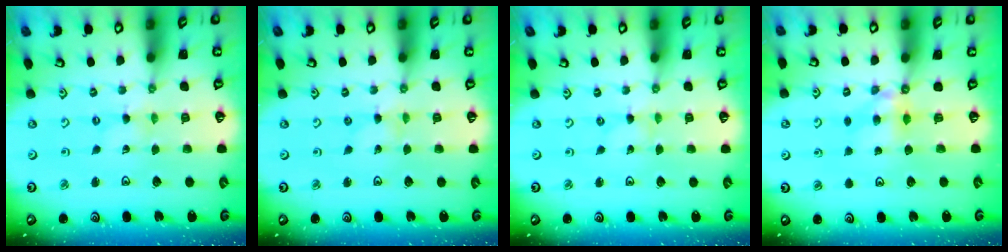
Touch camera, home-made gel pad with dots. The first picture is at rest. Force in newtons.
{"total": 0.0}
{"total": 0.0}
{"total": 5.4, "press": 5.4, "slide": 0.4}